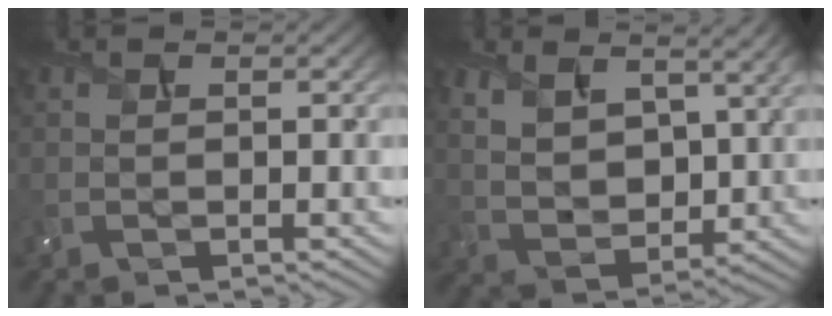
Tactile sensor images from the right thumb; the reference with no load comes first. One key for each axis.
{"total": 8.4, "fx": 4.4, "fy": 4.6, "fz": 5.5, "tx": -0.140, "ty": -0.007, "tz": 0.089}